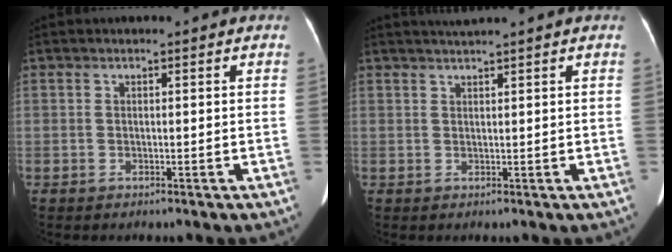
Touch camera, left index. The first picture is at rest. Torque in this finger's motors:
{"motor_torque": [-0.32, -0.32, 0.04, 0.03]}